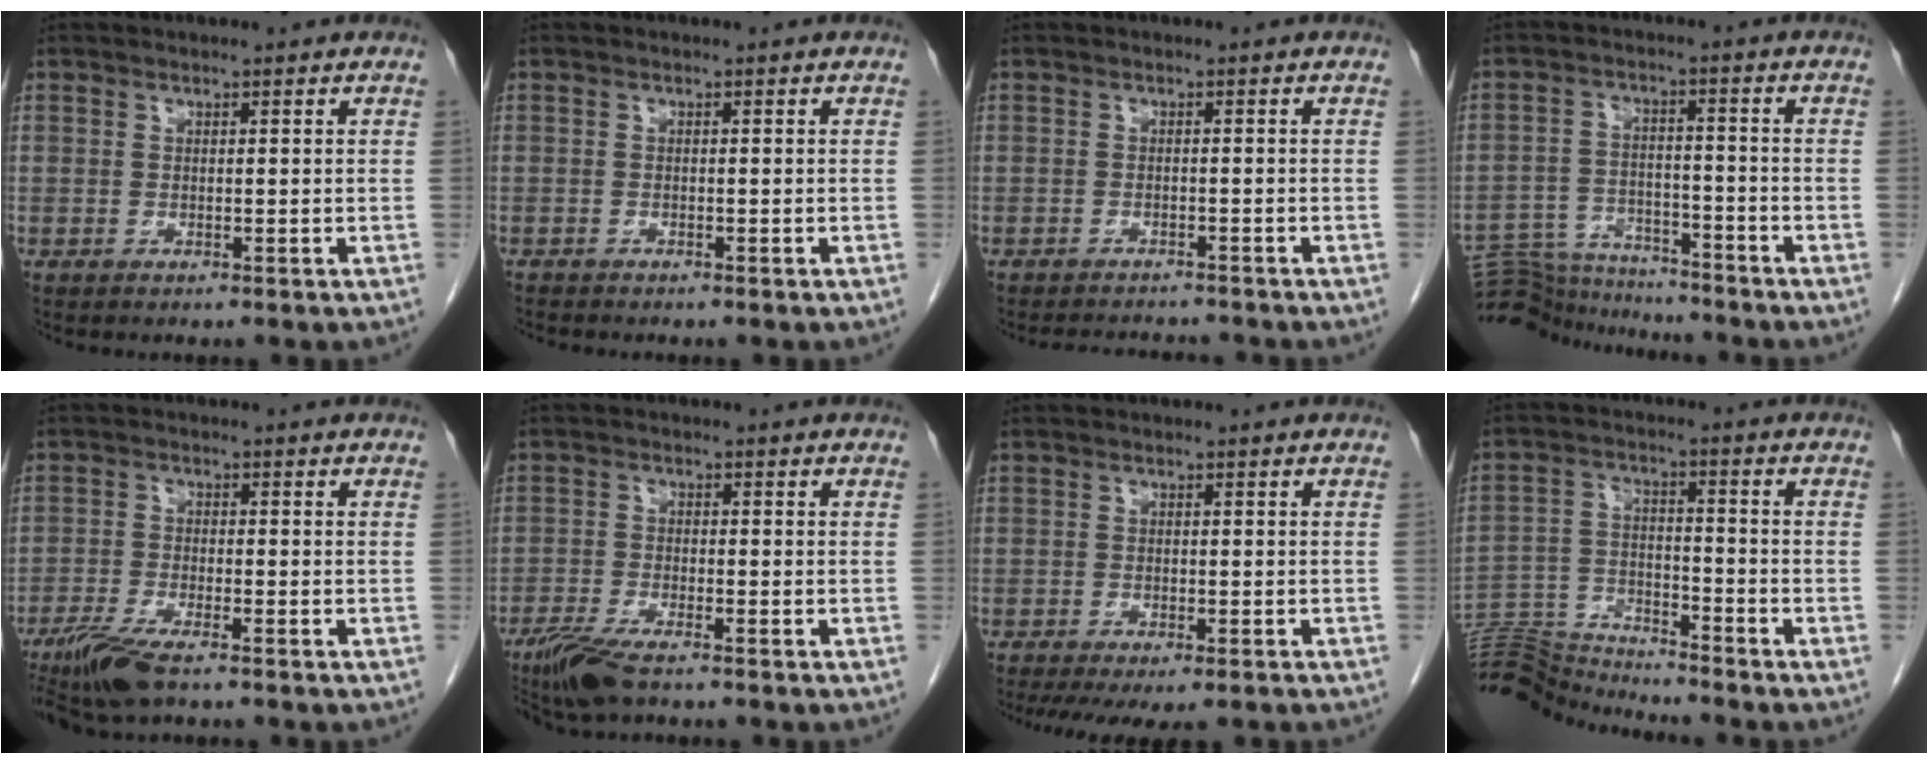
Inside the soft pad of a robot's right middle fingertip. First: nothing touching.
{"total": 1.0, "force": [-0.9, 0.1, 0.2], "torque": [-0.005, -0.002, -0.015]}
{"total": 5.3, "force": [-5.1, 0.8, 1.0], "torque": [-0.015, -0.006, -0.070]}
{"total": 11.5, "force": [-11.3, 1.8, 1.3], "torque": [-0.019, 0.016, -0.179]}
{"total": 6.9, "force": [-5.1, 1.0, 4.6], "torque": [-0.088, -0.018, -0.093]}
{"total": 6.3, "force": [-4.8, 0.9, 4.0], "torque": [-0.080, -0.016, -0.088]}
{"total": 9.4, "force": [-7.5, 2.5, 5.2], "torque": [-0.081, -0.012, -0.104]}
{"total": 10.7, "force": [-10.7, -1.0, -0.2], "torque": [0.005, 0.017, -0.198]}